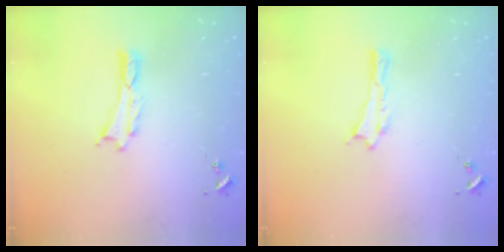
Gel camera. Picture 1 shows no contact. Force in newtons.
{"total": 0.0}